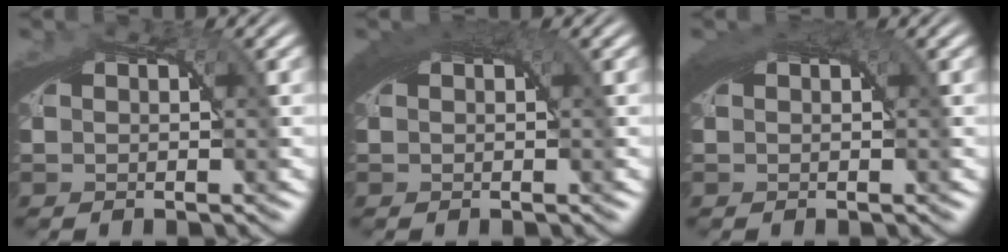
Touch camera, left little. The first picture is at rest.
{"total": 2.8, "force": [1.3, 0.7, 2.4], "torque": [-0.028, 0.013, 0.016]}
{"total": 2.0, "force": [1.0, 0.6, 1.6], "torque": [-0.019, 0.010, 0.012]}